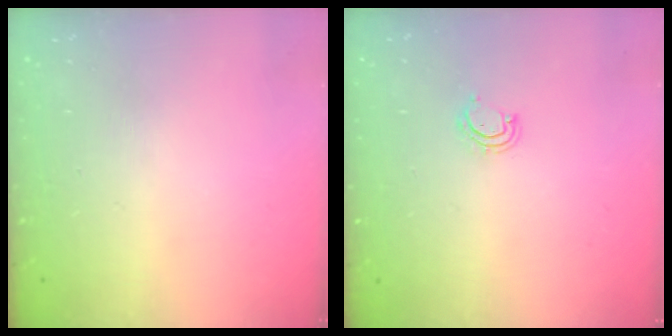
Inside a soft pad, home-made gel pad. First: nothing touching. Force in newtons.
{"total": 3.7, "press": 3.6, "slide": 0.3}